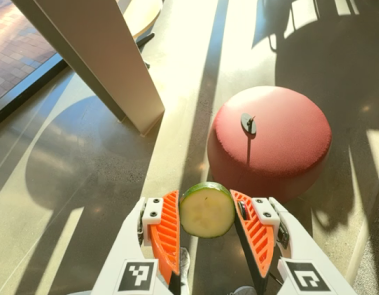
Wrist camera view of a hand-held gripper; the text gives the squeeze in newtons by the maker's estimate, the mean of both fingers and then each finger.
{"total": 9.6, "left": 9.6, "right": 9.6}